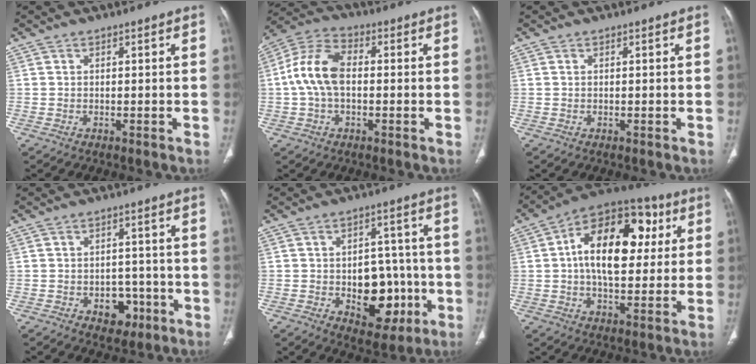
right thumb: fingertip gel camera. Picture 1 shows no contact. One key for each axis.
{"total": 10.8, "fx": -0.1, "fy": 6.3, "fz": 8.8, "tx": -0.185, "ty": 0.029, "tz": -0.010}
{"total": 0.0}
{"total": 5.8, "fx": -2.5, "fy": 4.3, "fz": 3.0, "tx": -0.010, "ty": 0.024, "tz": -0.027}
{"total": 13.0, "fx": -3.1, "fy": 8.6, "fz": 9.3, "tx": -0.079, "ty": 0.026, "tz": -0.031}
{"total": 20.0, "fx": 3.8, "fy": 11.3, "fz": 16.1, "tx": -0.220, "ty": 0.016, "tz": 0.045}